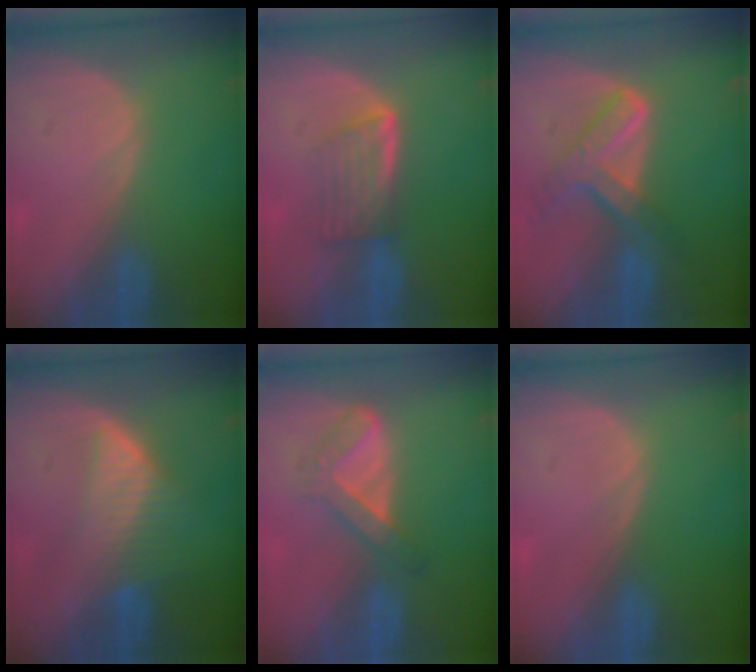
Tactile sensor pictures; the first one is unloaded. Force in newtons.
{"total": 5.9, "press": 5.0, "slide": 3.1}
{"total": 7.6, "press": 6.3, "slide": 4.3}
{"total": 6.7, "press": 5.9, "slide": 3.2}
{"total": 5.4, "press": 4.7, "slide": 2.7}
{"total": 0.0}